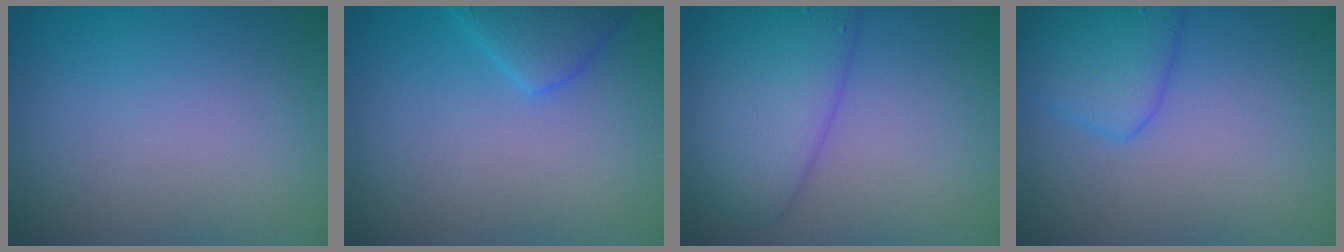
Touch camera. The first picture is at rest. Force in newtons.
{"total": 2.9, "press": 2.9, "slide": 0.2}
{"total": 5.0, "press": 5.0, "slide": 0.1}
{"total": 3.3, "press": 3.3, "slide": 0.2}